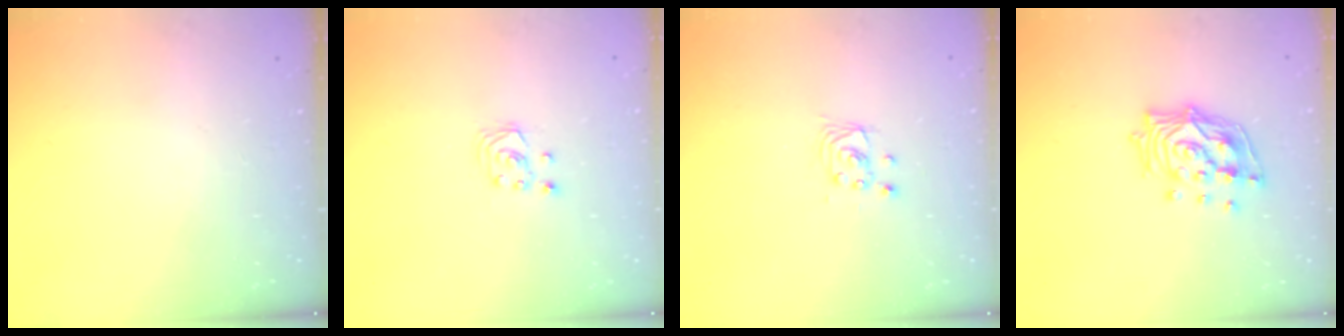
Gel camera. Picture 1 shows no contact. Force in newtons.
{"total": 2.7, "press": 2.7, "slide": 0.3}
{"total": 2.9, "press": 2.9, "slide": 0.2}
{"total": 14.1, "press": 14.0, "slide": 1.8}